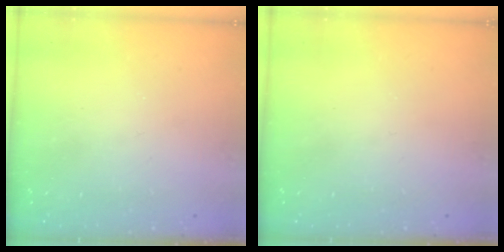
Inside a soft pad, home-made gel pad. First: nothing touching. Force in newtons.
{"total": 0.0}